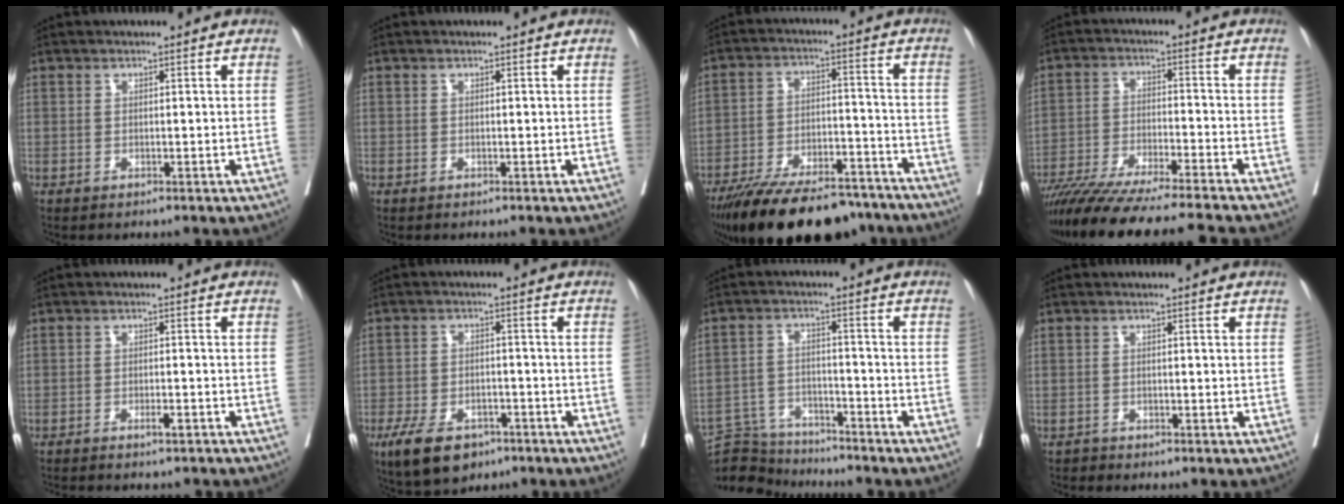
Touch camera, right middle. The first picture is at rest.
{"total": 0.0}
{"total": 21.7, "force": [-18.0, 6.6, 10.2], "torque": [-0.162, -0.008, -0.273]}
{"total": 19.0, "force": [-16.7, -0.7, 9.1], "torque": [-0.158, -0.048, -0.271]}
{"total": 3.8, "force": [-3.2, 0.7, 1.9], "torque": [-0.028, -0.003, -0.040]}
{"total": 8.9, "force": [-5.7, 4.7, 5.0], "torque": [-0.091, -0.002, -0.090]}
{"total": 8.9, "force": [-8.8, 1.6, 0.0], "torque": [-0.001, 0.017, -0.153]}
{"total": 0.8, "force": [-0.8, 0.2, -0.3], "torque": [0.000, -0.001, -0.017]}